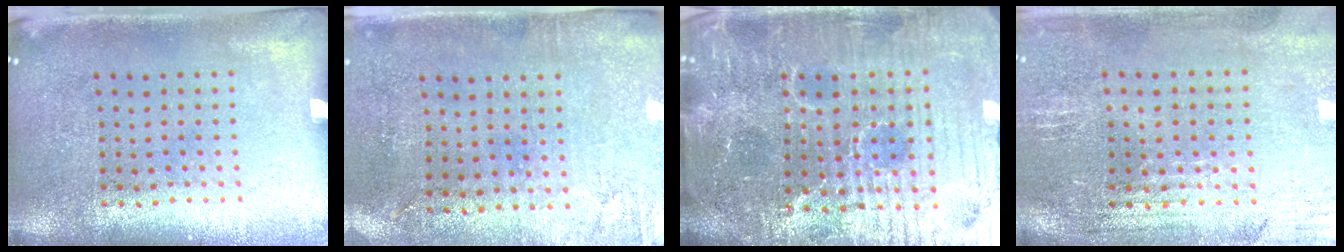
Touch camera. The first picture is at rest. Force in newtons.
{"total": 2.8, "press": 2.3, "slide": 1.7}
{"total": 6.4, "press": 6.0, "slide": 2.3}
{"total": 0.9, "press": 0.8, "slide": 0.4}